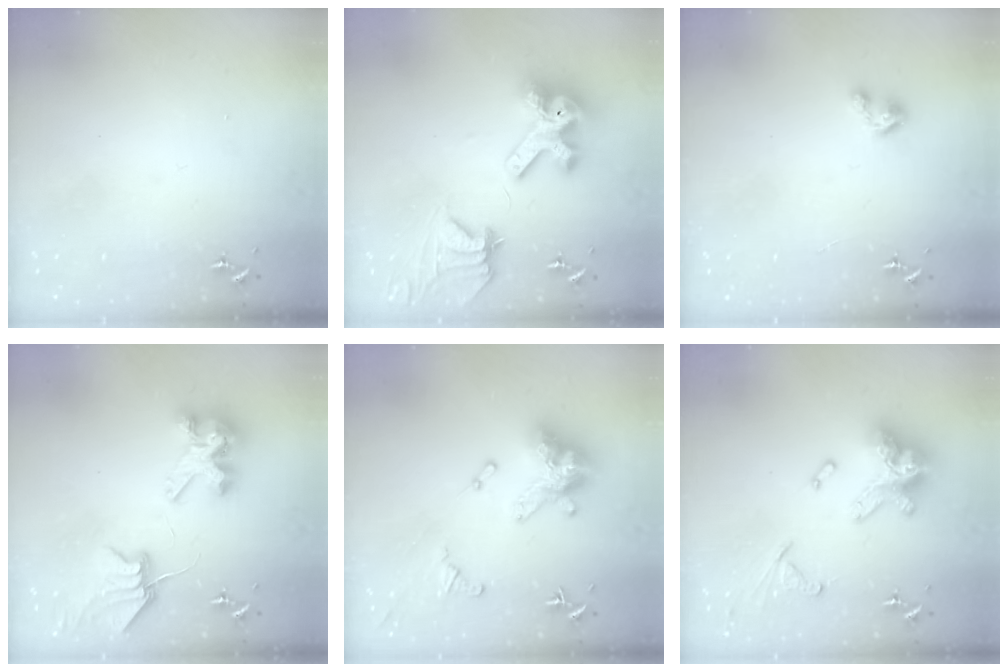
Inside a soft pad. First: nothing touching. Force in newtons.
{"total": 15.0, "press": 14.9, "slide": 1.7}
{"total": 4.4, "press": 4.3, "slide": 0.4}
{"total": 9.0, "press": 8.9, "slide": 1.3}
{"total": 16.1, "press": 16.0, "slide": 1.6}
{"total": 19.2, "press": 19.1, "slide": 1.8}